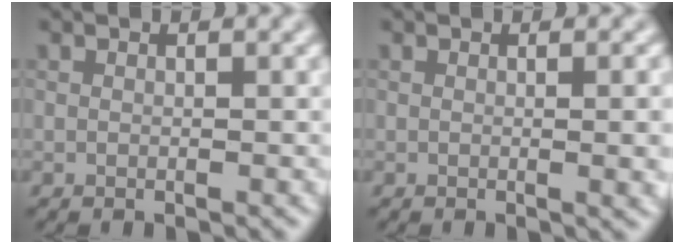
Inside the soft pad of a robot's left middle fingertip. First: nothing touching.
{"total": 3.2, "force": [0.3, 1.3, 2.9], "torque": [-0.017, 0.014, 0.004]}